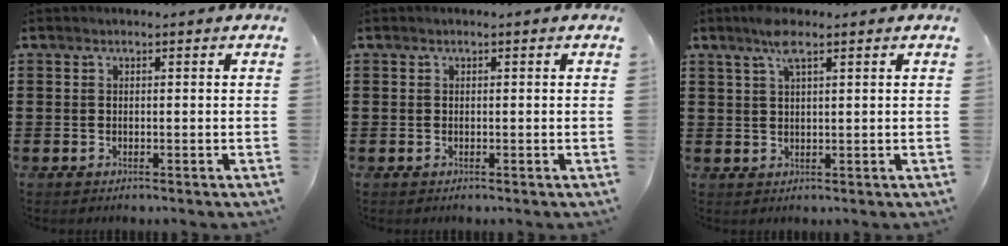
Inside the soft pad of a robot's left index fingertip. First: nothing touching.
{"total": 0.0}
{"total": 3.9, "force": [2.5, 0.9, 2.9], "torque": [-0.064, 0.006, 0.043]}